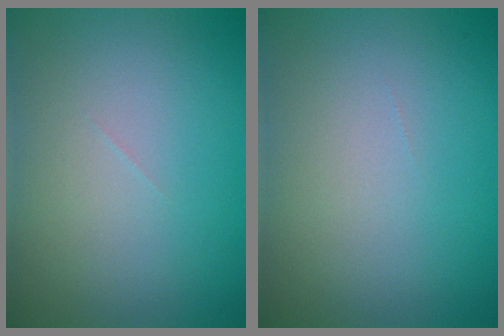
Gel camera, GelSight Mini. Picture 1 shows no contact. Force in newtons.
{"total": 0.0}